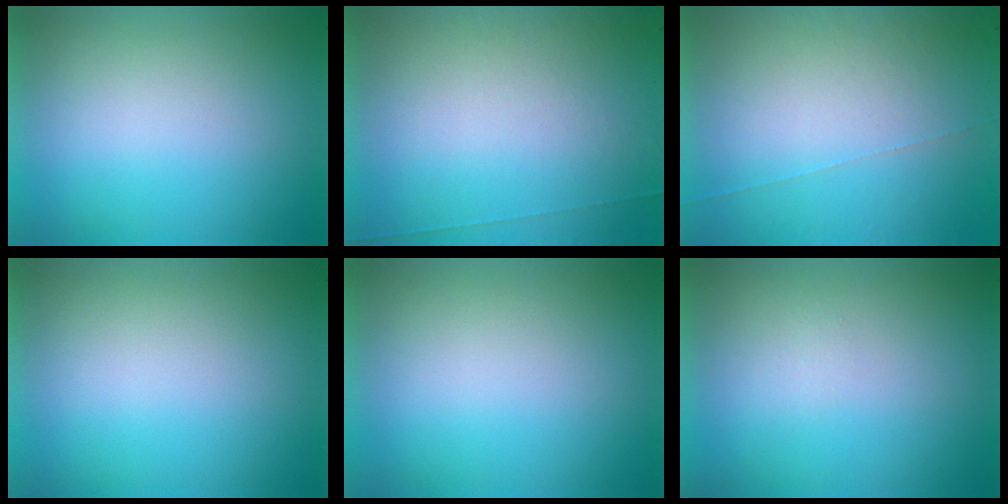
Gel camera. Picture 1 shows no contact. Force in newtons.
{"total": 7.1}
{"total": 6.7}
{"total": 0.0}
{"total": 0.0}
{"total": 1.3}